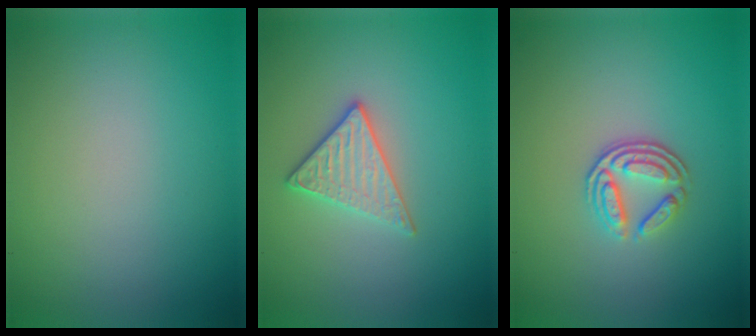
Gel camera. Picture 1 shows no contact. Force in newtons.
{"total": 2.7, "press": 2.6, "slide": 1.0}
{"total": 3.4, "press": 2.5, "slide": 2.2}